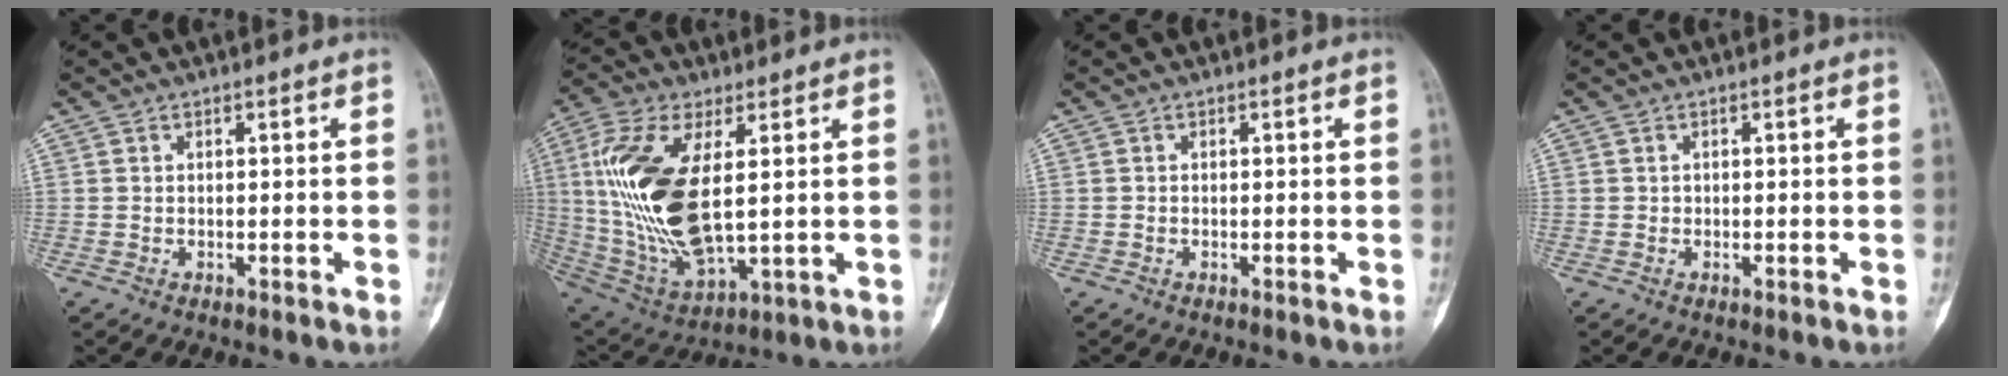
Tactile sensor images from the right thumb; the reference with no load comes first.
{"total": 20.3, "force": [2.8, 9.1, 18.0], "torque": [-0.383, -0.020, 0.064]}
{"total": 0.0}
{"total": 0.0}